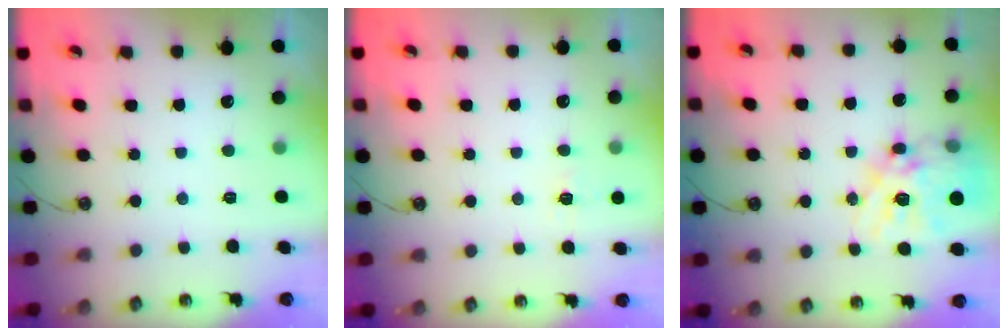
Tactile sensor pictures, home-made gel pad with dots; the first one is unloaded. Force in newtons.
{"total": 4.3, "press": 4.3, "slide": 0.6}
{"total": 20.2, "press": 20.1, "slide": 1.7}